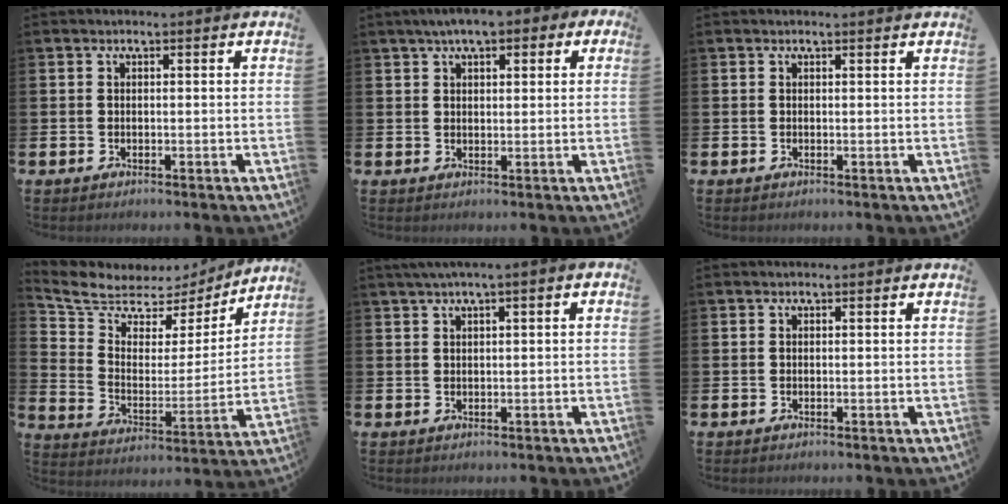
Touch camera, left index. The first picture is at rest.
{"total": 4.8, "force": [3.5, 2.1, 2.7], "torque": [-0.047, -0.001, 0.058]}
{"total": 0.0}
{"total": 7.1, "force": [6.1, 3.4, 1.0], "torque": [-0.071, -0.043, 0.104]}
{"total": 1.7, "force": [0.9, -0.1, 1.4], "torque": [-0.033, 0.005, 0.017]}
{"total": 0.0}